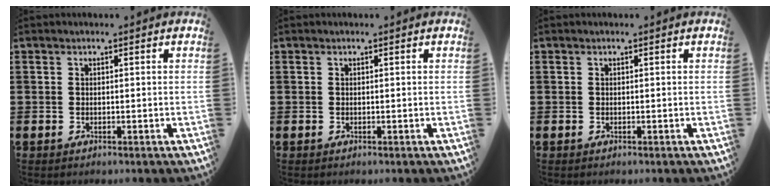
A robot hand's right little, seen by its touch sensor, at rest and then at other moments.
{"total": 0.0}
{"total": 0.0}